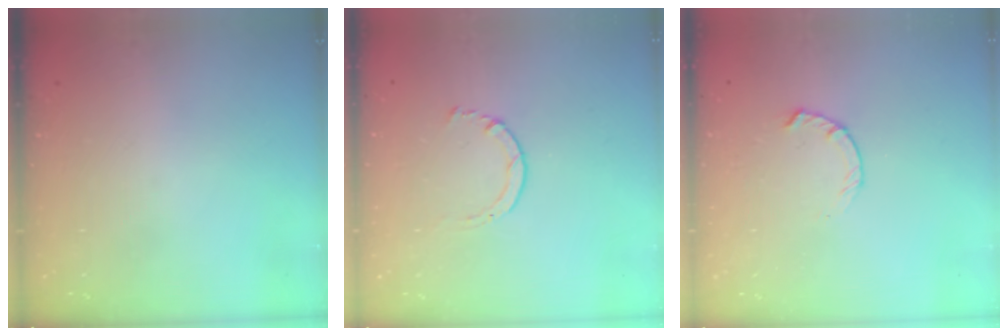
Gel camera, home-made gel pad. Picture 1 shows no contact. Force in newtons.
{"total": 2.0, "press": 1.9, "slide": 0.3}
{"total": 1.8, "press": 1.8, "slide": 0.3}